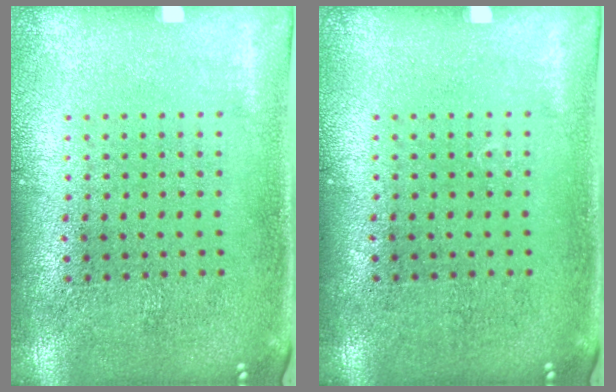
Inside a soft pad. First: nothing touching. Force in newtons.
{"total": 0.0}